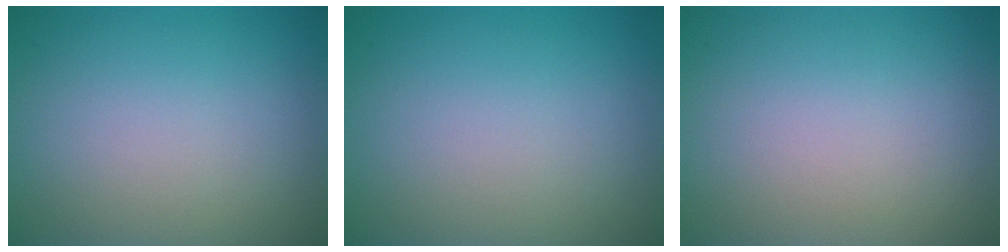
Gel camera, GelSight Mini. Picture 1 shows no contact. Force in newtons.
{"total": 0.0}
{"total": 0.0}